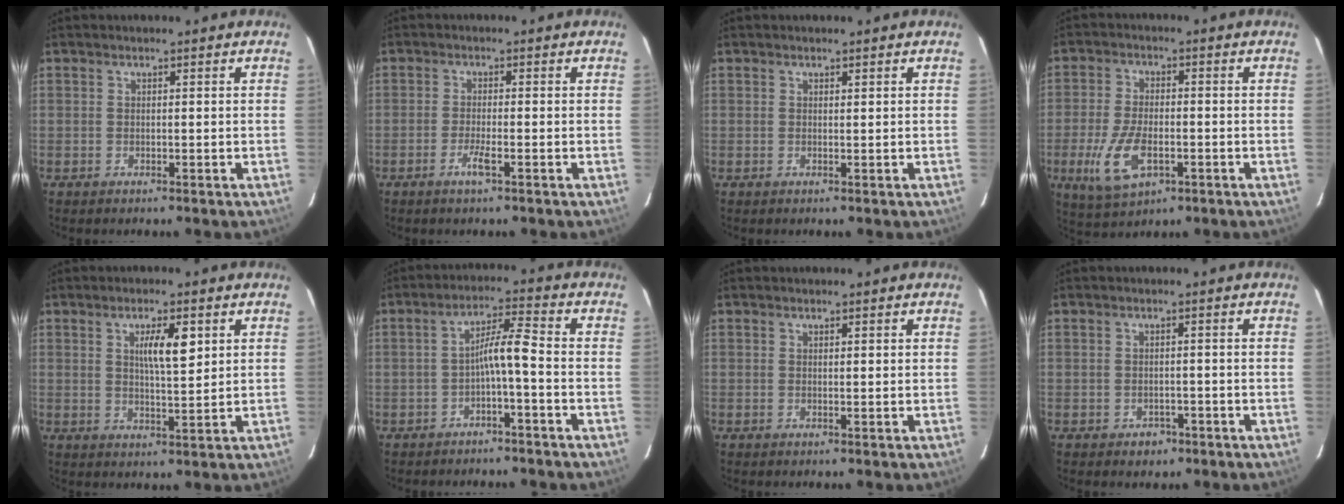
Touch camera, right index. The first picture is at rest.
{"total": 2.6, "force": [-1.3, 0.1, 2.2], "torque": [-0.043, -0.003, -0.026]}
{"total": 0.0}
{"total": 8.6, "force": [-3.0, 4.1, 7.0], "torque": [-0.153, -0.008, -0.047]}
{"total": 5.8, "force": [2.2, 1.1, 5.3], "torque": [-0.091, 0.001, 0.038]}
{"total": 5.2, "force": [-1.5, 0.0, 5.0], "torque": [-0.083, 0.020, -0.023]}
{"total": 0.8, "force": [0.5, 0.1, 0.6], "torque": [-0.014, 0.003, 0.008]}
{"total": 2.2, "force": [-1.2, 1.7, 0.7], "torque": [-0.006, 0.005, -0.011]}